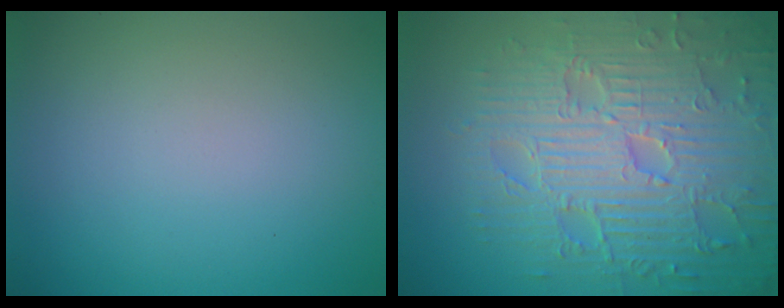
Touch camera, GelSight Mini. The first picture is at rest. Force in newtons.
{"total": 9.4, "press": 6.9, "slide": 6.4}